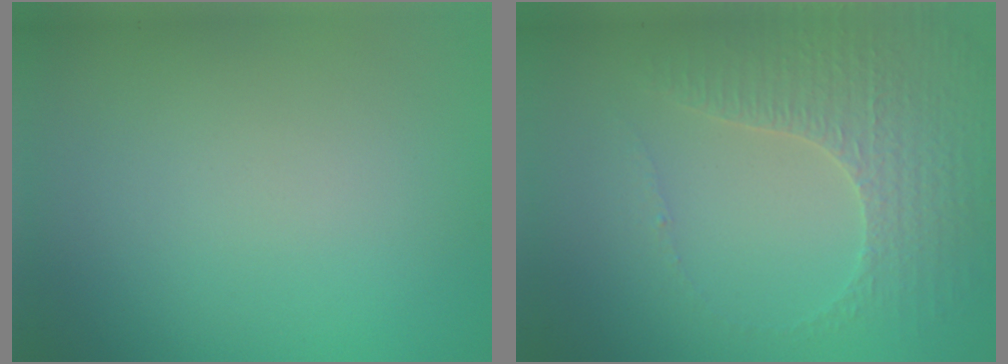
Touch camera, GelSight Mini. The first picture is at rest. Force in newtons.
{"total": 3.3, "press": 3.2, "slide": 0.8}